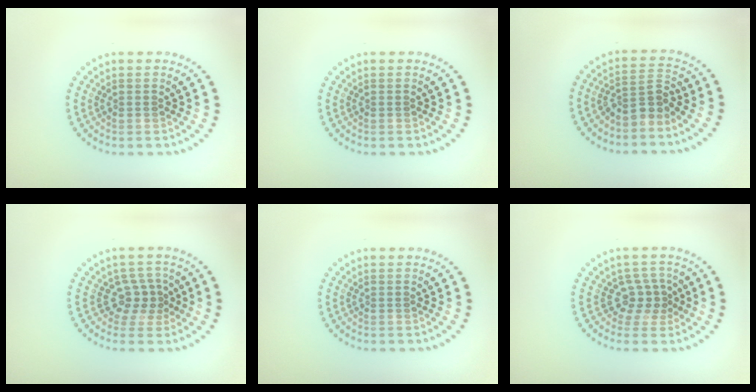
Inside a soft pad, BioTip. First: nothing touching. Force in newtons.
{"total": 0.0}
{"total": 2.7, "press": 2.0, "slide": 1.9}
{"total": 2.5, "press": 1.8, "slide": 1.7}
{"total": 0.0}
{"total": 2.4, "press": 1.7, "slide": 1.7}